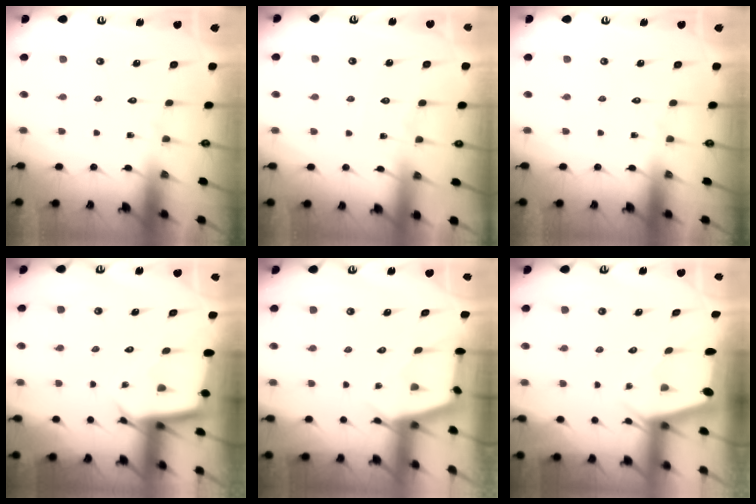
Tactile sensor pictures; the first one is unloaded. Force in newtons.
{"total": 3.8, "press": 3.7, "slide": 0.6}
{"total": 0.0}
{"total": 2.9, "press": 2.9, "slide": 0.1}
{"total": 2.9, "press": 2.8, "slide": 0.4}
{"total": 1.9, "press": 1.9, "slide": 0.3}